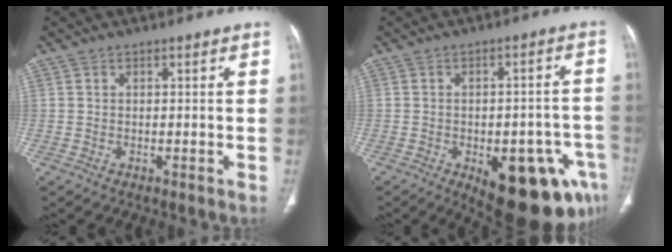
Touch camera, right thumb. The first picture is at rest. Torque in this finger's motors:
{"motor_torque": [2.46, 2.54, 1.36, -1.41, 0.46]}